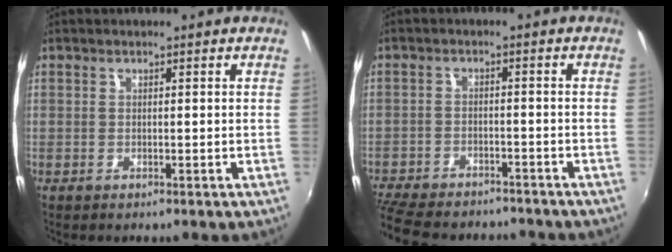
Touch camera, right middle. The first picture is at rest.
{"total": 15.6, "force": [-13.2, 5.4, 6.3], "torque": [-0.158, -0.020, -0.203]}